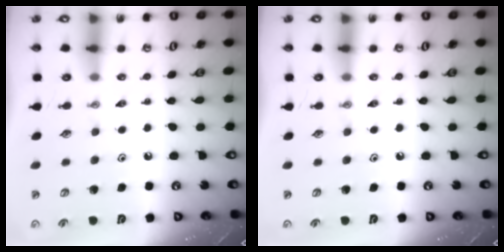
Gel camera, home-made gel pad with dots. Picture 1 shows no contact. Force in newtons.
{"total": 0.0}